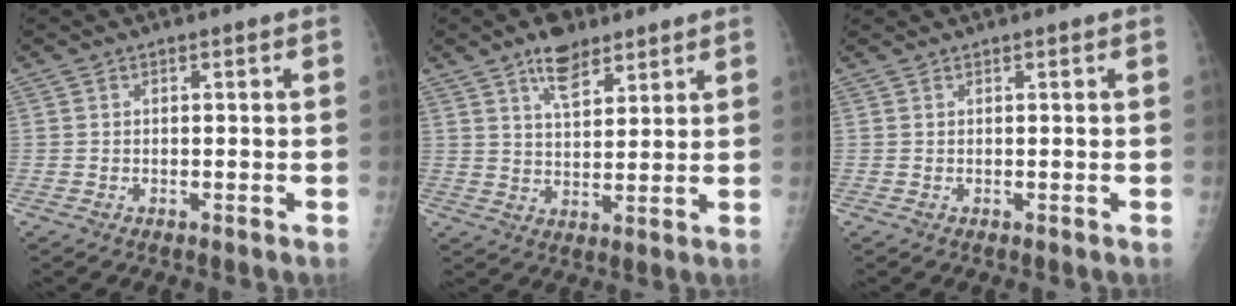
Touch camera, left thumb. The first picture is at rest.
{"total": 7.6, "force": [5.1, 3.6, 4.4], "torque": [-0.052, -0.029, 0.086]}
{"total": 0.0}